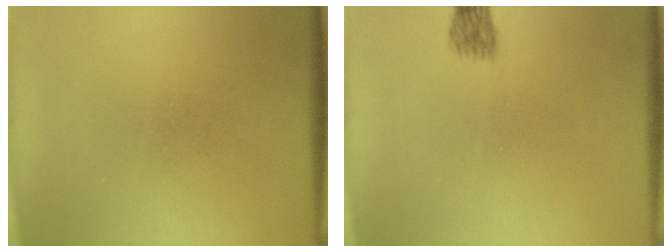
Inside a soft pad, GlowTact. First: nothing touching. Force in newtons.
{"total": 2.1}